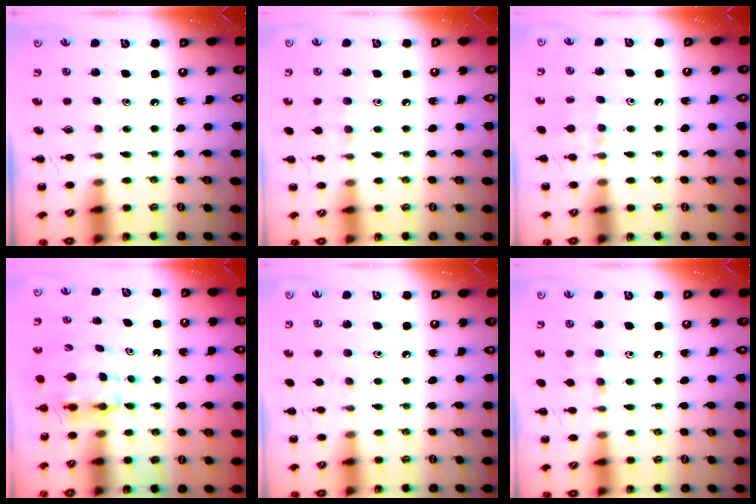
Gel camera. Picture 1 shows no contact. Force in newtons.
{"total": 4.9, "press": 4.6, "slide": 1.5}
{"total": 7.8, "press": 7.4, "slide": 2.5}
{"total": 4.0, "press": 4.0, "slide": 0.1}
{"total": 2.9, "press": 2.7, "slide": 1.2}
{"total": 5.8, "press": 5.5, "slide": 1.9}